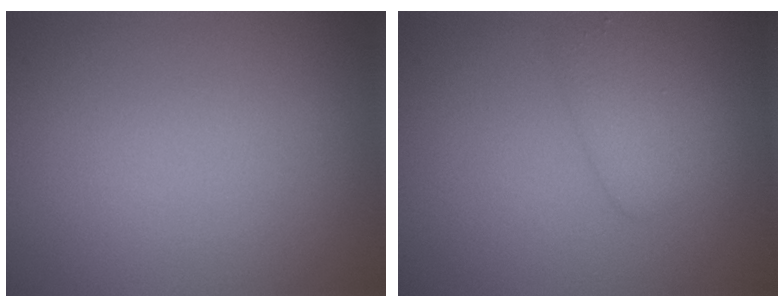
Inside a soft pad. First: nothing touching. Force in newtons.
{"total": 2.2, "press": 2.2, "slide": 0.2}